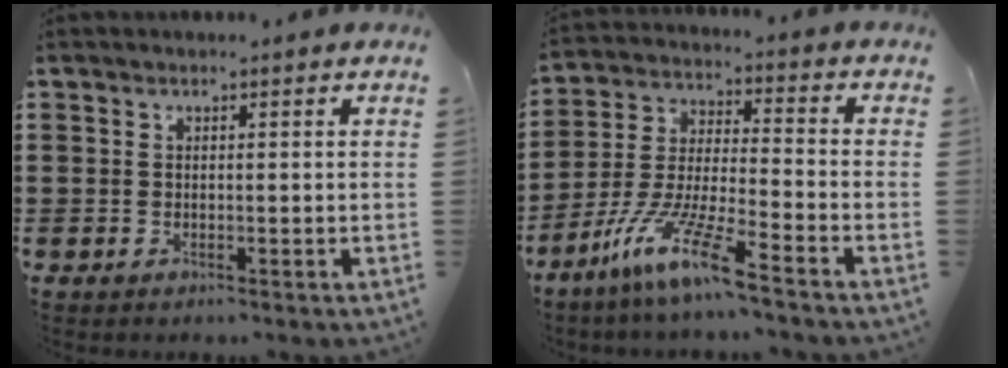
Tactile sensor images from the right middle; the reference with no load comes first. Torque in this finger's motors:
{"motor_torque": [2.14, 0.00, 0.99, 0.21]}